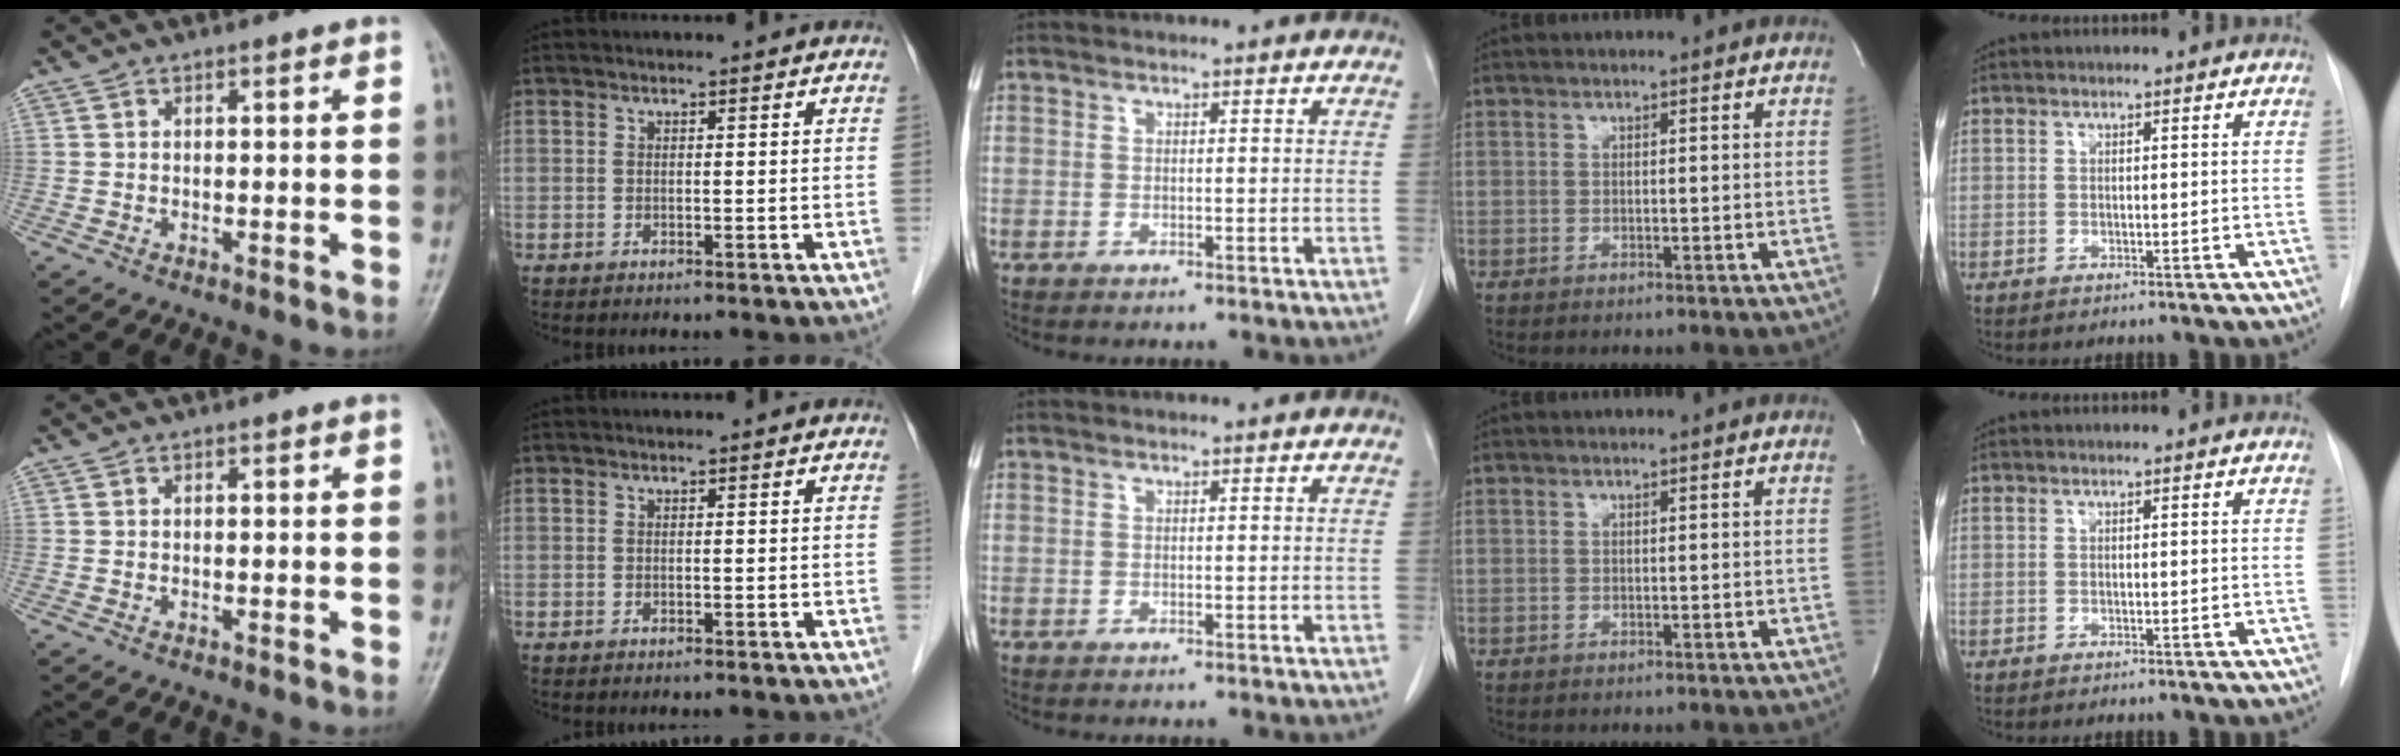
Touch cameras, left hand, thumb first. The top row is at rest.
{}